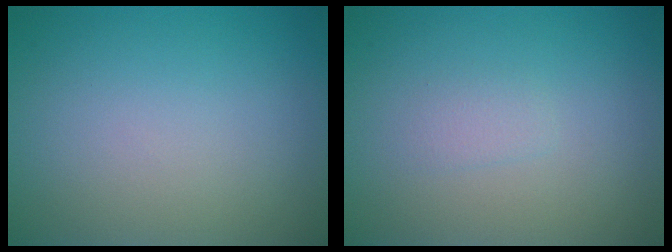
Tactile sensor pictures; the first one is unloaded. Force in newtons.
{"total": 0.9, "press": 0.9, "slide": 0.0}